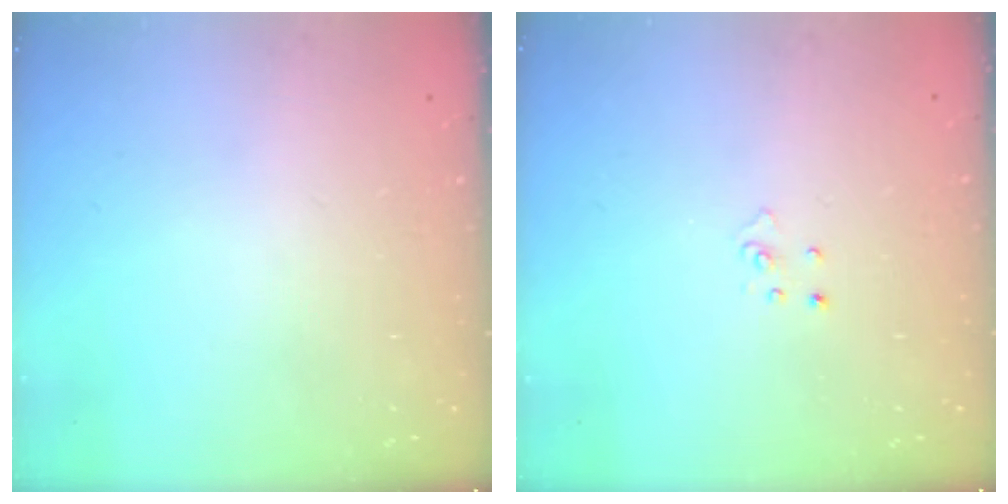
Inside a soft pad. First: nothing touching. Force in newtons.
{"total": 2.8, "press": 2.8, "slide": 0.2}